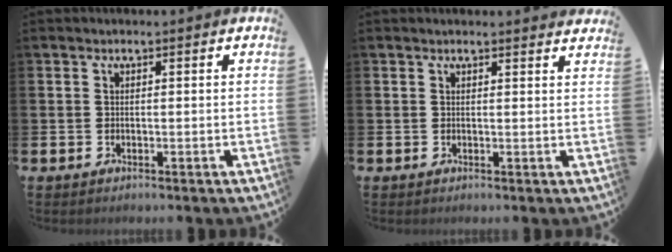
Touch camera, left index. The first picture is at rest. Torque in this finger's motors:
{"motor_torque": [0.45, -1.69, 0.07, 0.01]}